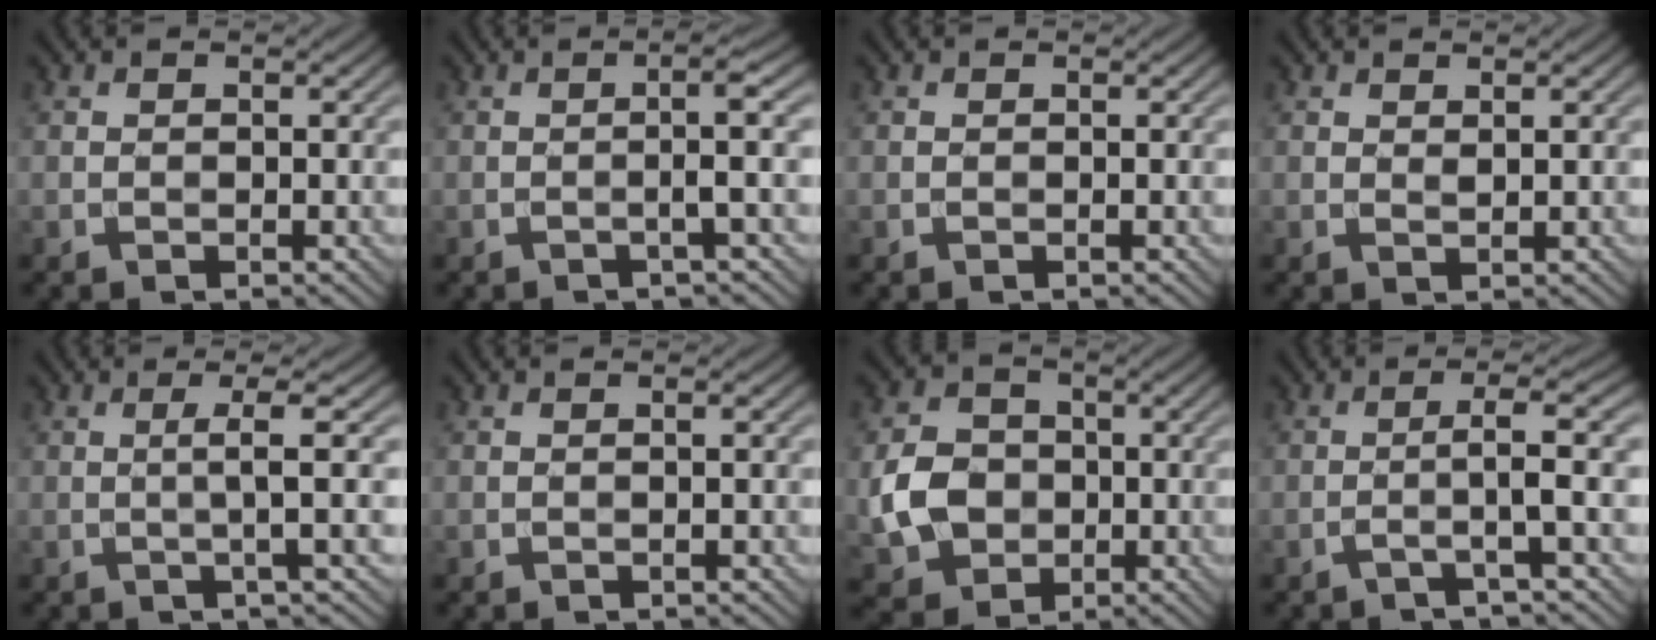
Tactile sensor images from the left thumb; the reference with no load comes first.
{"total": 3.3, "force": [-0.3, 0.0, 3.3], "torque": [-0.051, 0.014, -0.018]}
{"total": 0.0}
{"total": 0.9, "force": [0.7, 0.1, 0.6], "torque": [-0.014, -0.002, 0.014]}
{"total": 3.3, "force": [0.2, 0.0, 3.3], "torque": [-0.059, 0.009, -0.006]}
{"total": 0.6, "force": [0.0, 0.0, 0.6], "torque": [-0.010, 0.002, -0.002]}
{"total": 7.1, "force": [-1.1, 6.1, 3.6], "torque": [-0.091, -0.007, -0.030]}
{"total": 4.1, "force": [-1.1, 0.0, 4.0], "torque": [-0.060, 0.019, -0.042]}